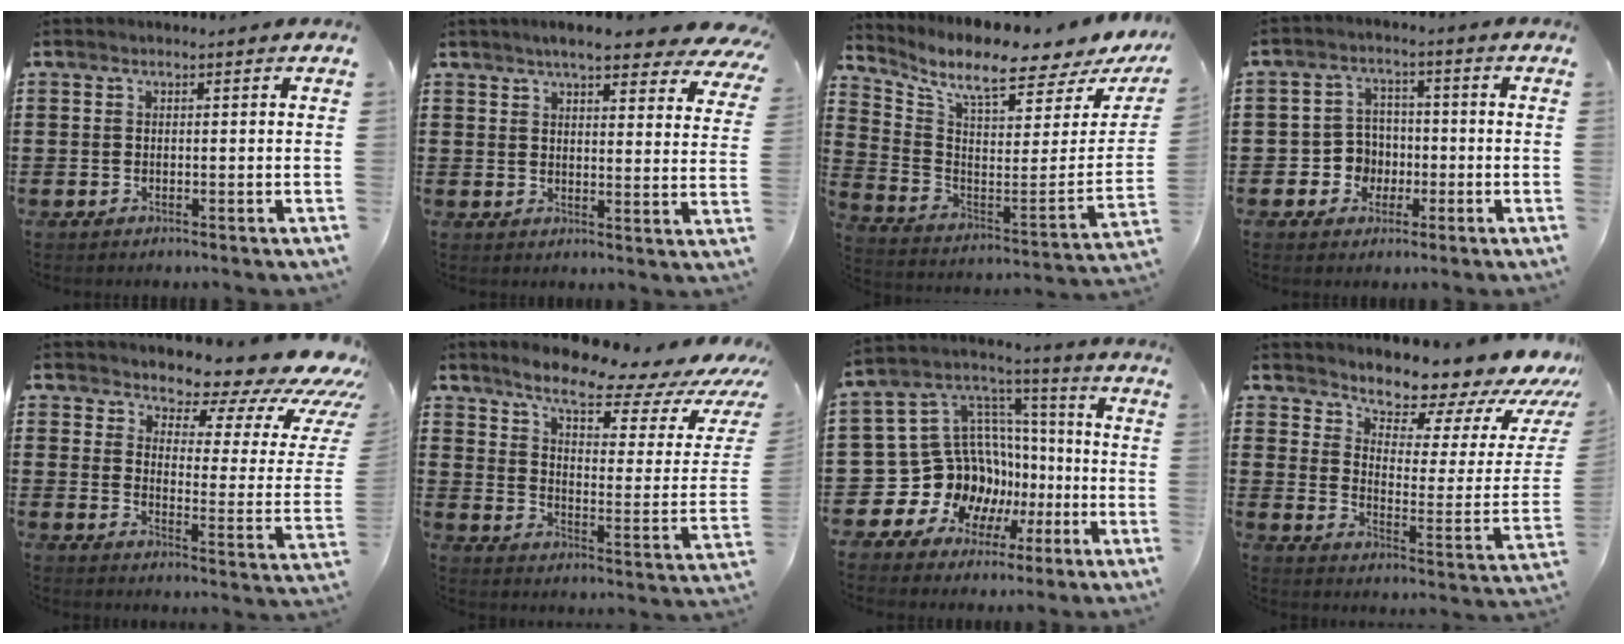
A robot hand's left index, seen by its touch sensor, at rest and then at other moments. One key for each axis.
{"total": 6.6, "fx": 5.7, "fy": 0.9, "fz": 3.2, "tx": -0.063, "ty": -0.019, "tz": 0.099}
{"total": 8.2, "fx": 6.5, "fy": 1.0, "fz": 4.8, "tx": -0.118, "ty": -0.062, "tz": 0.103}
{"total": 4.9, "fx": -1.2, "fy": 4.5, "fz": 1.5, "tx": -0.041, "ty": 0.012, "tz": -0.022}
{"total": 7.2, "fx": 5.8, "fy": 2.4, "fz": 3.5, "tx": -0.063, "ty": -0.050, "tz": 0.095}
{"total": 9.5, "fx": 7.8, "fy": 1.6, "fz": 5.2, "tx": -0.111, "ty": -0.049, "tz": 0.130}
{"total": 14.3, "fx": -3.3, "fy": 13.2, "fz": 4.5, "tx": -0.145, "ty": -0.025, "tz": -0.026}
{"total": 7.9, "fx": 7.3, "fy": 2.5, "fz": 1.9, "tx": -0.037, "ty": -0.071, "tz": 0.118}